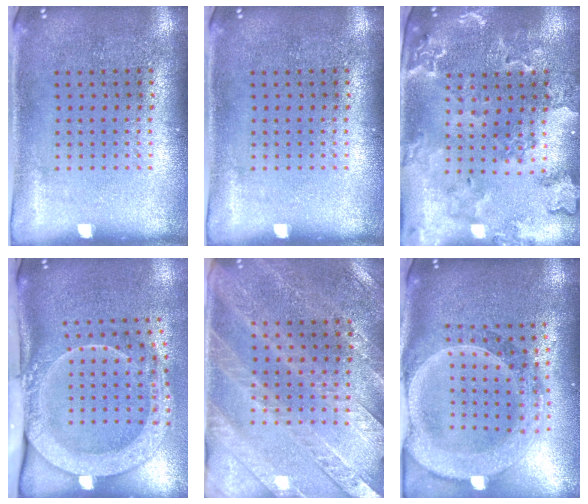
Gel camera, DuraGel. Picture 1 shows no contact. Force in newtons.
{"total": 0.0}
{"total": 1.9, "press": 1.9, "slide": 0.3}
{"total": 2.9, "press": 2.1, "slide": 2.0}
{"total": 3.0, "press": 2.7, "slide": 1.4}
{"total": 2.7, "press": 2.4, "slide": 1.4}